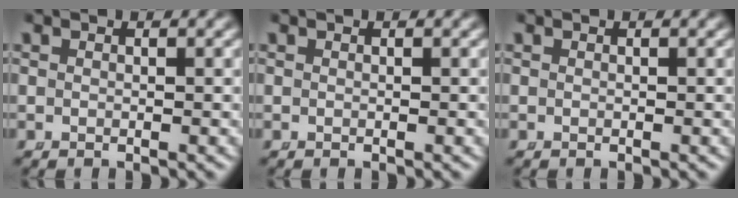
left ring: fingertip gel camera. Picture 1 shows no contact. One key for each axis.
{"total": 0.0}
{"total": 0.0}